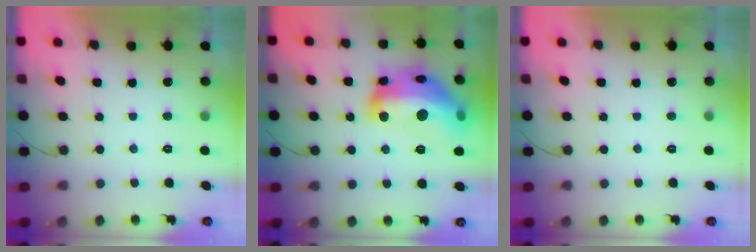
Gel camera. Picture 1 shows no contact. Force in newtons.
{"total": 23.9, "press": 23.8, "slide": 1.5}
{"total": 0.0}